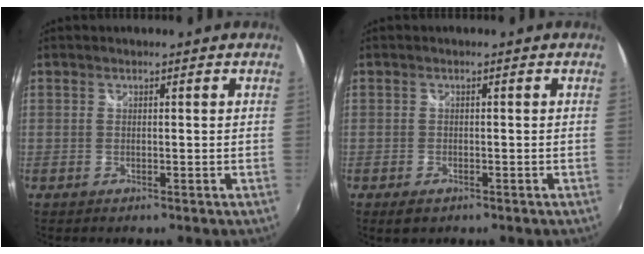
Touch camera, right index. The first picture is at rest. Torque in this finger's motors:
{"motor_torque": [0.11, -0.11, 0.05, 0.01]}